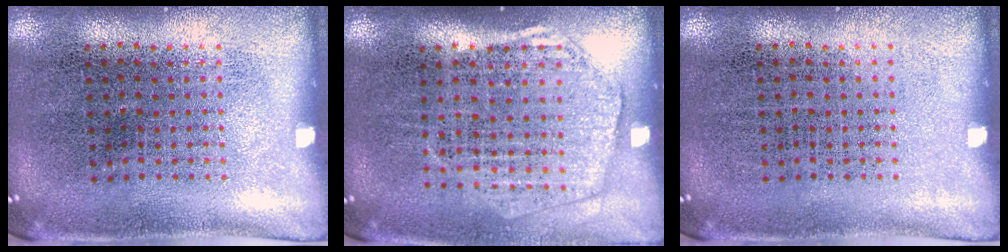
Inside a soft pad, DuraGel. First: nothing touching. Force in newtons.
{"total": 1.9, "press": 1.7, "slide": 0.8}
{"total": 0.0}